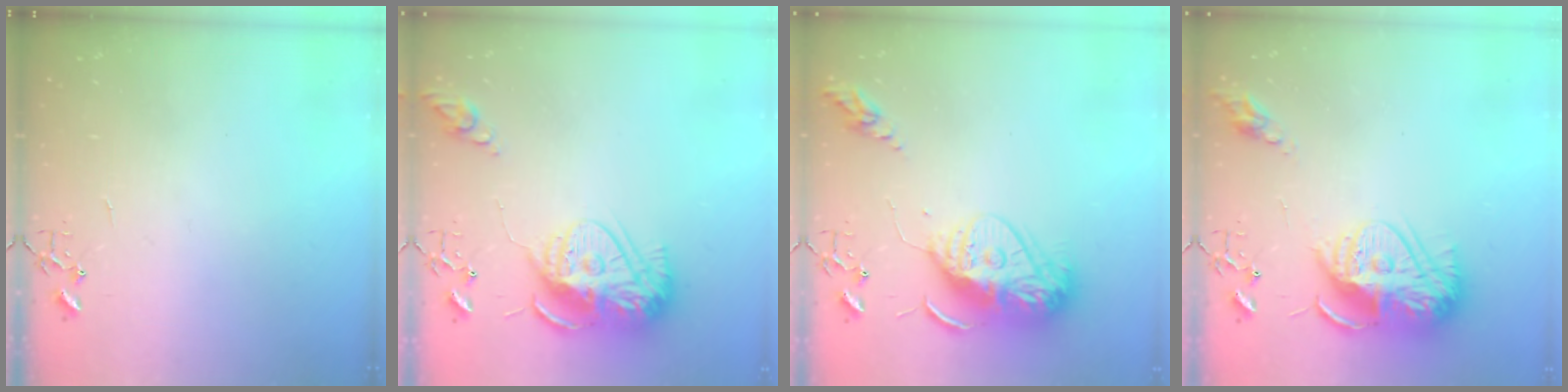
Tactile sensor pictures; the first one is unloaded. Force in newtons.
{"total": 16.0, "press": 16.0, "slide": 1.5}
{"total": 14.7, "press": 14.6, "slide": 1.3}
{"total": 15.8, "press": 15.8, "slide": 1.4}